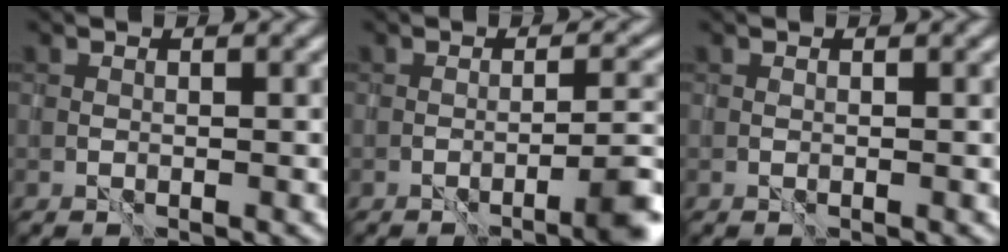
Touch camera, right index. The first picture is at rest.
{"total": 3.9, "force": [-2.1, 0.4, 3.3], "torque": [-0.043, 0.005, -0.034]}
{"total": 0.0}